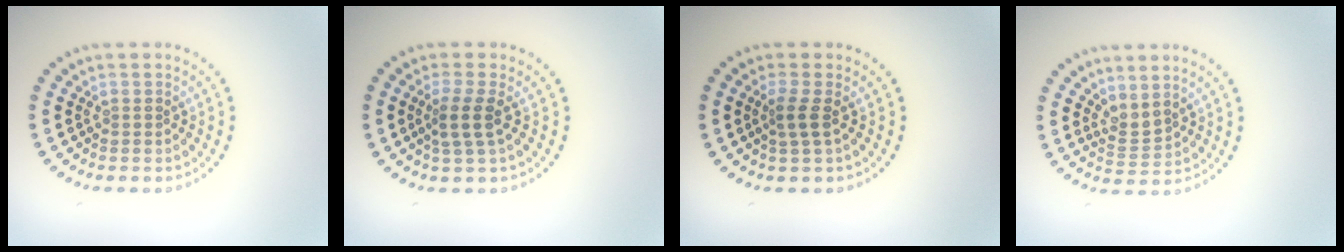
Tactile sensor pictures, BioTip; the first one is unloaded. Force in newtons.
{"total": 2.3, "press": 1.8, "slide": 1.3}
{"total": 1.6, "press": 1.2, "slide": 1.0}
{"total": 1.7, "press": 1.2, "slide": 1.2}